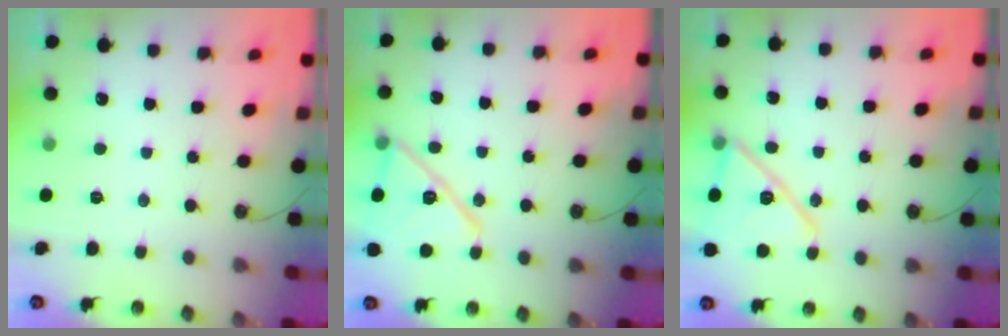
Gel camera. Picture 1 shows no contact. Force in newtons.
{"total": 17.0, "press": 13.9, "slide": 9.9}
{"total": 16.4, "press": 15.6, "slide": 5.0}